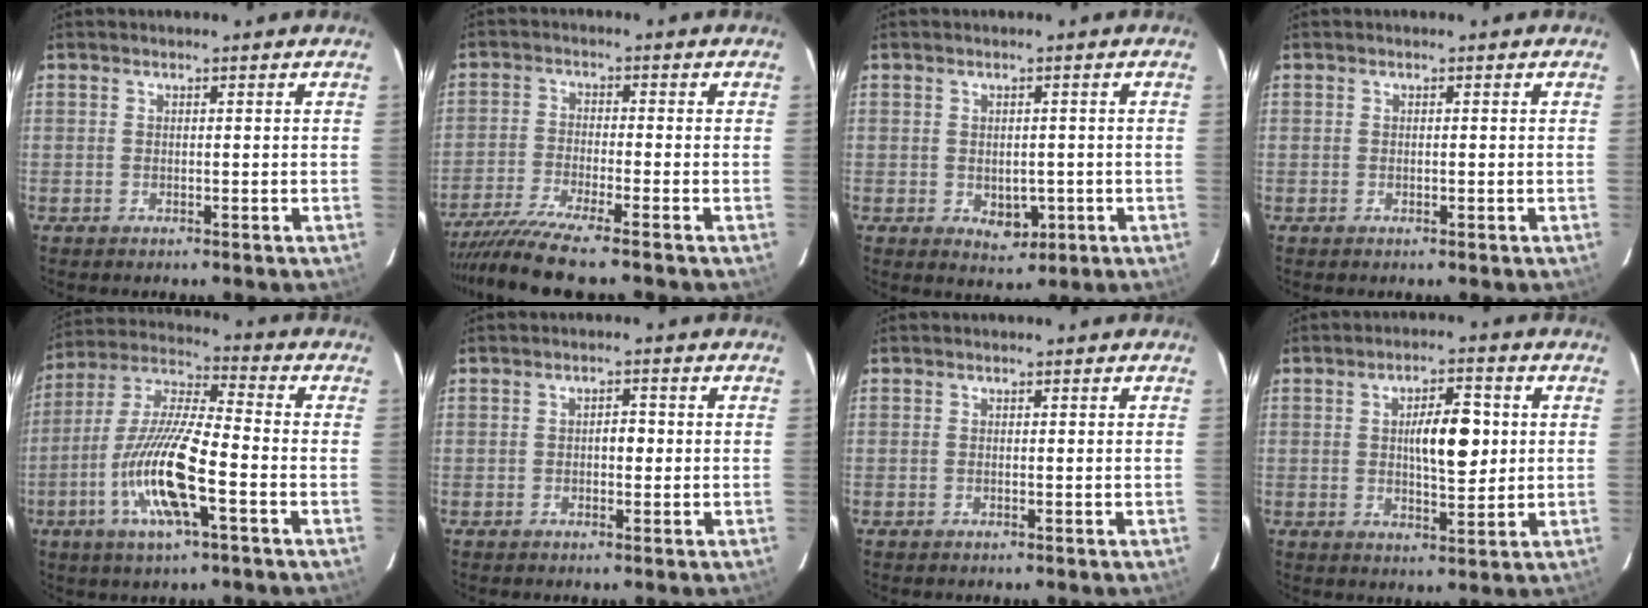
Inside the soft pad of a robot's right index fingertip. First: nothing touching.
{"total": 9.4, "force": [-8.1, -1.1, 4.7], "torque": [-0.073, -0.025, -0.135]}
{"total": 3.9, "force": [-0.9, 2.6, 2.7], "torque": [-0.031, -0.002, -0.001]}
{"total": 0.0}
{"total": 15.1, "force": [-5.0, 2.1, 14.1], "torque": [-0.287, -0.007, -0.093]}
{"total": 1.9, "force": [-0.2, 1.0, 1.6], "torque": [-0.021, 0.005, -0.004]}
{"total": 0.0}
{"total": 7.8, "force": [1.0, 2.5, 7.3], "torque": [-0.116, 0.009, 0.020]}